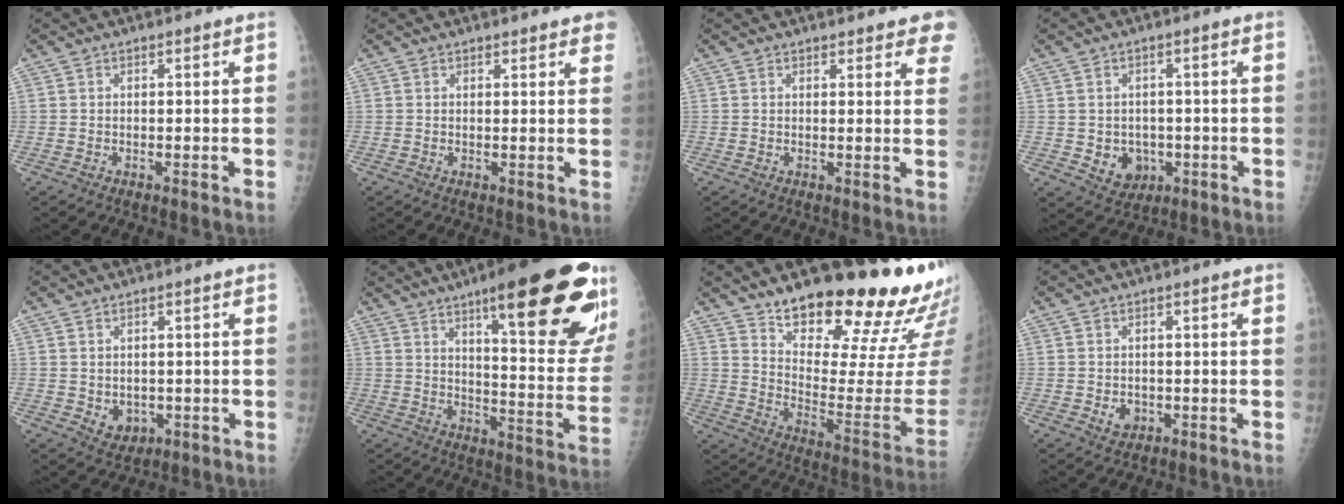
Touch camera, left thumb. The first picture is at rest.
{"total": 3.6, "force": [2.9, 1.3, 1.7], "torque": [0.004, -0.004, 0.029]}
{"total": 5.9, "force": [4.8, 2.1, 2.7], "torque": [0.005, -0.016, 0.045]}
{"total": 6.3, "force": [-1.3, 5.4, 3.1], "torque": [-0.017, 0.005, -0.006]}
{"total": 4.1, "force": [-0.5, 3.4, 2.2], "torque": [-0.018, -0.003, 0.006]}
{"total": 28.0, "force": [15.5, 6.1, 22.5], "torque": [-0.253, -0.057, 0.222]}
{"total": 24.4, "force": [19.3, 6.4, 13.5], "torque": [-0.156, -0.138, 0.276]}
{"total": 2.7, "force": [-0.6, 2.3, 1.3], "torque": [-0.009, 0.001, -0.001]}